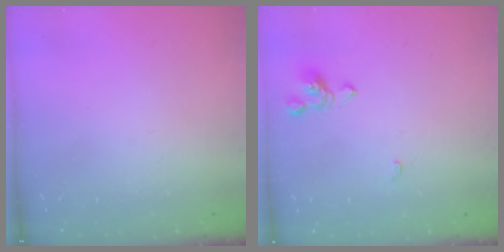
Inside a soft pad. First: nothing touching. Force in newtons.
{"total": 0.6, "press": 0.6, "slide": 0.2}